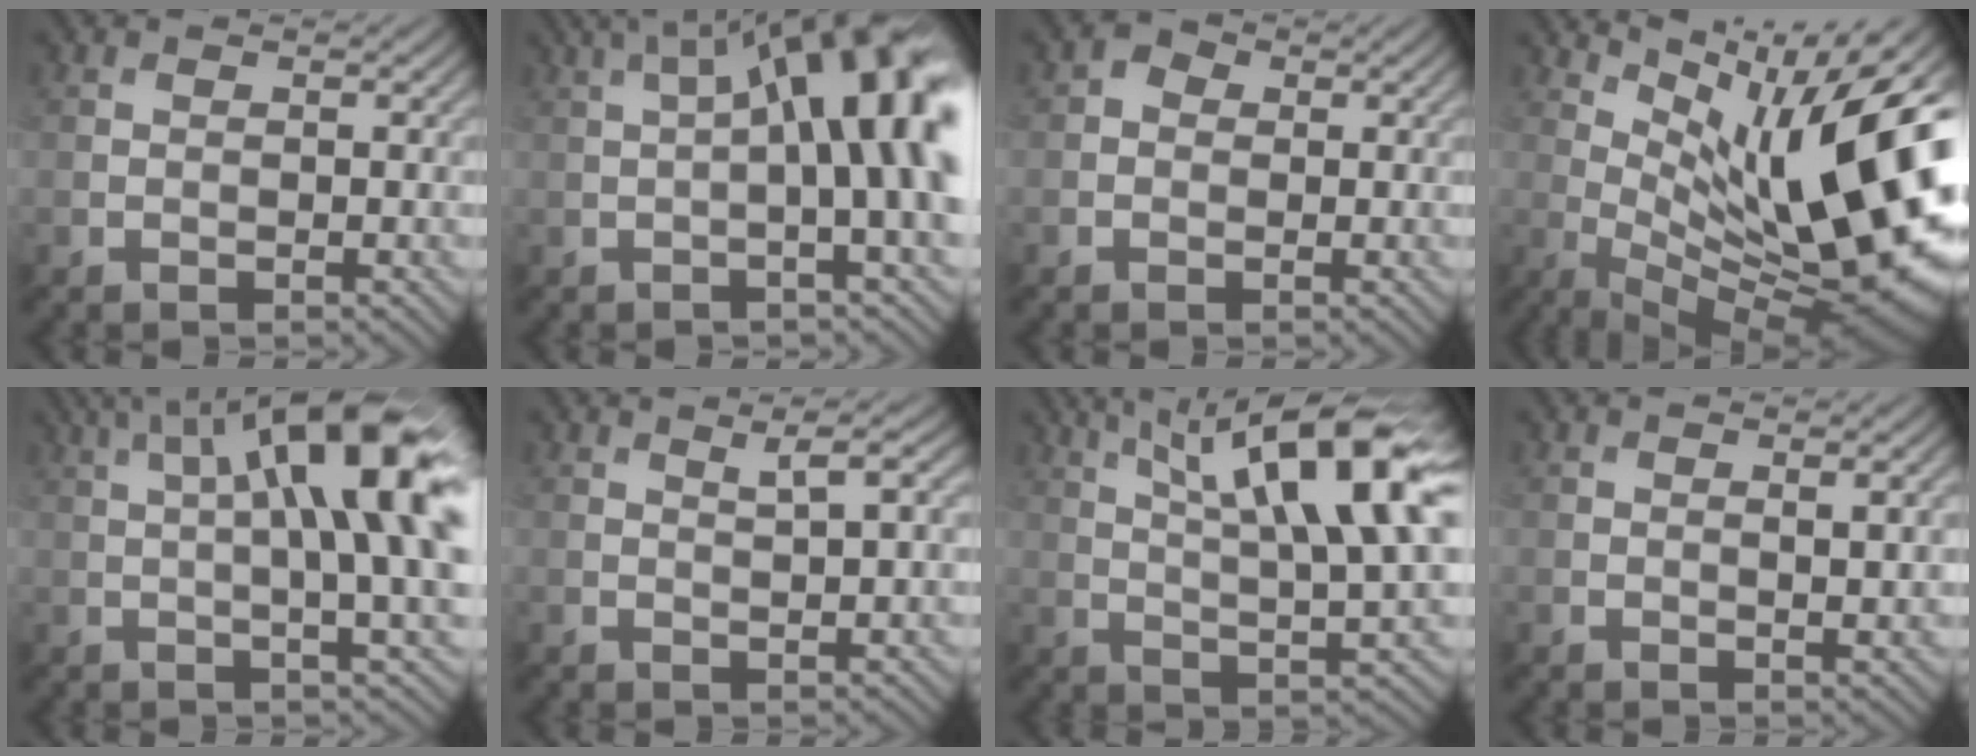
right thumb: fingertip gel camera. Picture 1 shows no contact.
{"total": 14.8, "force": [1.7, 4.0, 14.1], "torque": [-0.195, 0.031, 0.041]}
{"total": 1.8, "force": [-0.2, 1.7, 0.5], "torque": [-0.006, 0.000, -0.009]}
{"total": 17.1, "force": [3.2, 5.6, 15.9], "torque": [-0.218, 0.018, 0.072]}
{"total": 14.7, "force": [3.6, 3.2, 13.9], "torque": [-0.202, 0.027, 0.078]}
{"total": 1.7, "force": [0.9, 0.0, 1.5], "torque": [-0.026, 0.000, 0.023]}
{"total": 14.3, "force": [6.0, 3.7, 12.5], "torque": [-0.201, 0.009, 0.105]}
{"total": 1.3, "force": [0.3, 0.1, 1.3], "torque": [-0.023, -0.003, 0.012]}